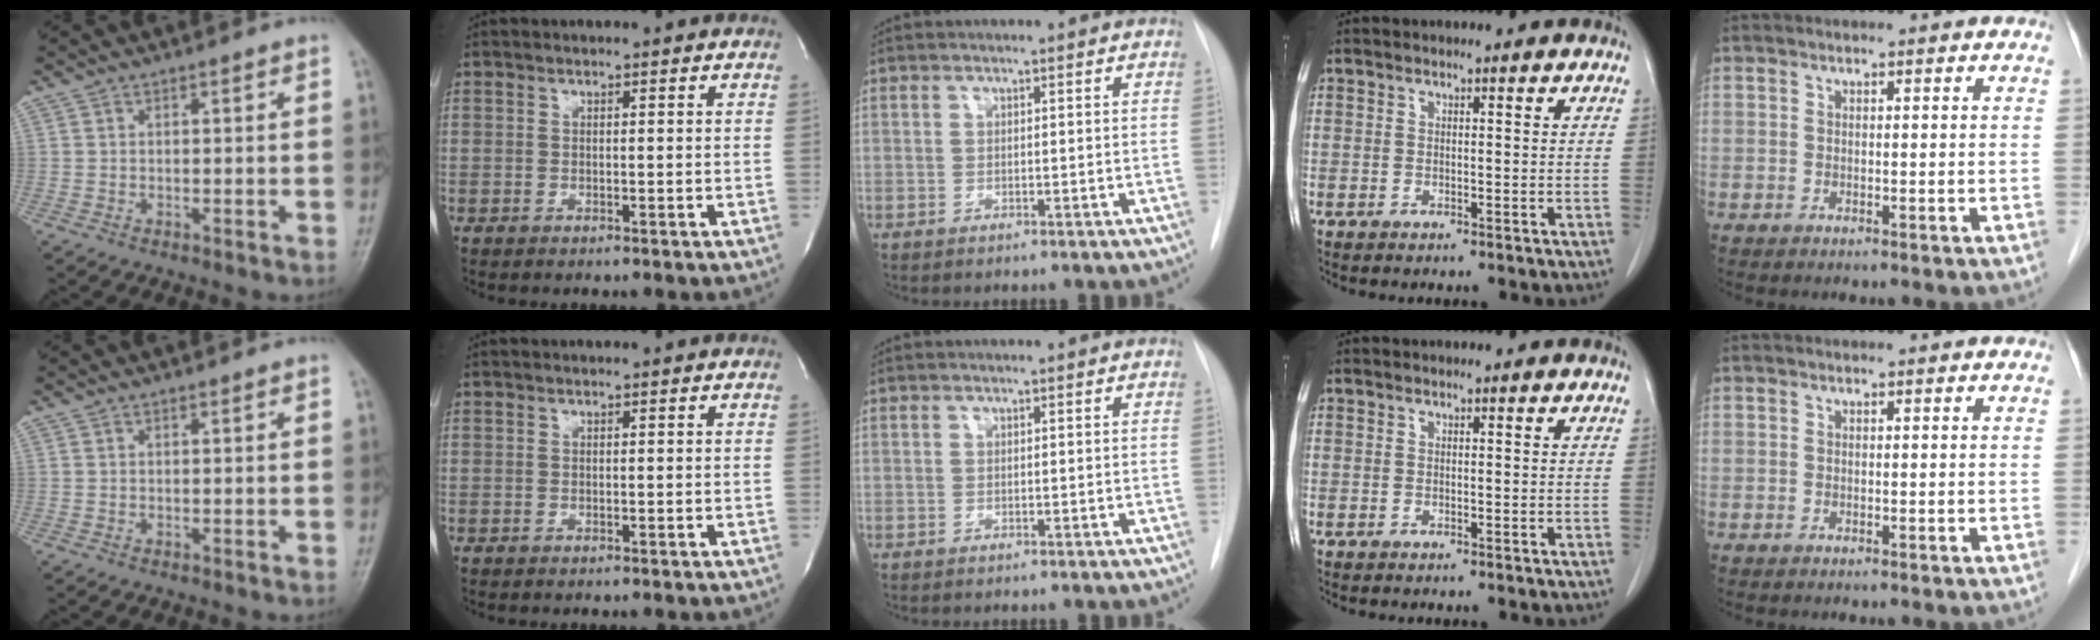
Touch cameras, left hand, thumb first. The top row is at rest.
{}